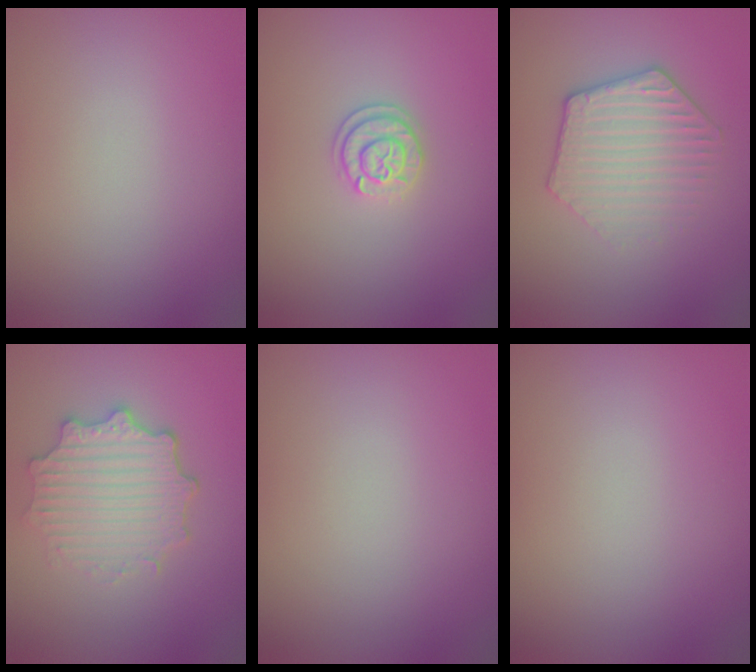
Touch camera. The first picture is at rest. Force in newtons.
{"total": 2.0, "press": 1.9, "slide": 0.8}
{"total": 3.8, "press": 3.7, "slide": 1.2}
{"total": 4.5, "press": 3.6, "slide": 2.6}
{"total": 0.0}
{"total": 0.0}